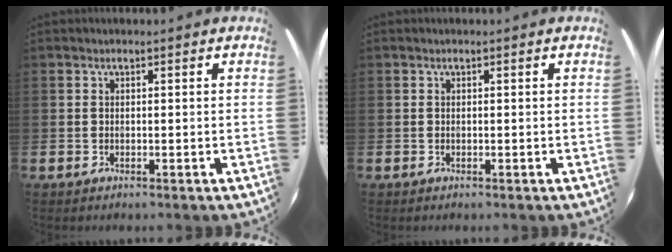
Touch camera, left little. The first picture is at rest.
{"total": 0.0}